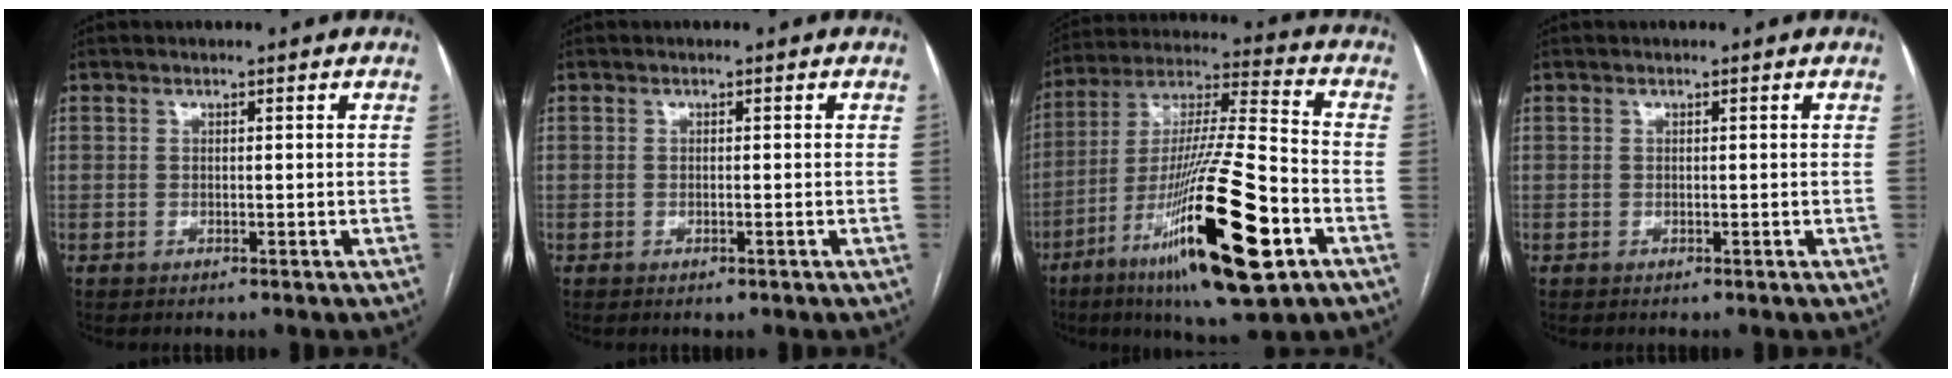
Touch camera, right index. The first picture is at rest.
{"total": 0.6, "force": [-0.4, 0.1, 0.5], "torque": [-0.008, -0.002, -0.004]}
{"total": 24.2, "force": [-10.1, 2.8, 21.8], "torque": [-0.376, -0.033, -0.168]}
{"total": 0.0}